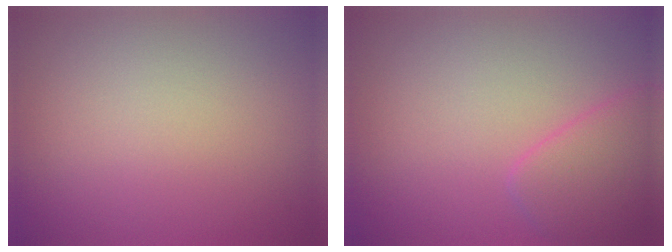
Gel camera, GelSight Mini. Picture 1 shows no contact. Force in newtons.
{"total": 2.9, "press": 2.9, "slide": 0.2}